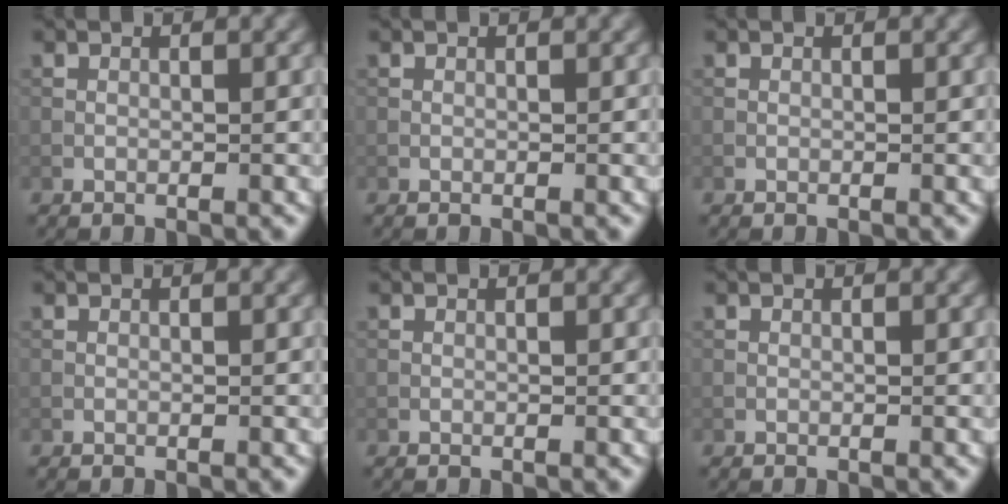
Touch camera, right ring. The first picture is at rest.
{"total": 0.0}
{"total": 0.0}
{"total": 0.0}
{"total": 0.0}
{"total": 0.0}